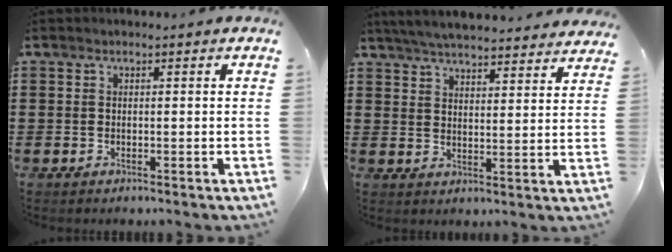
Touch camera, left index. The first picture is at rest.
{"total": 5.6, "force": [5.5, -0.2, 1.2], "torque": [-0.044, -0.027, 0.098]}